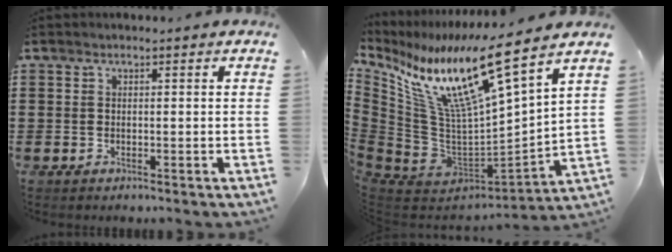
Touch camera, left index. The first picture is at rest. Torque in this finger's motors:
{"motor_torque": [1.61, 0.53, 1.05, 0.21]}